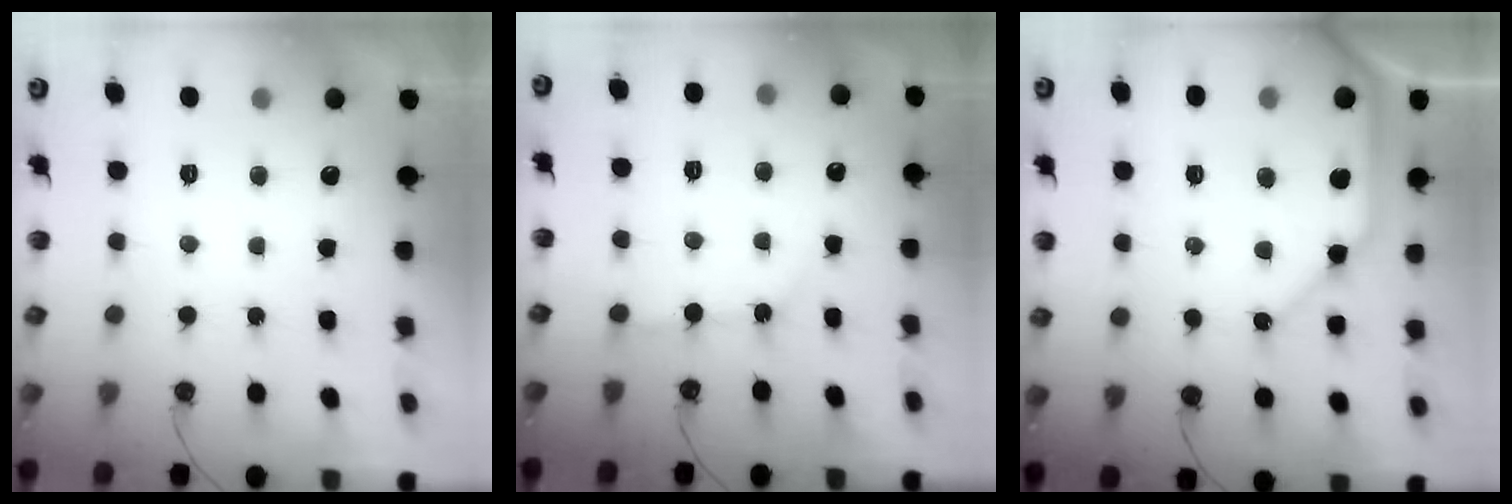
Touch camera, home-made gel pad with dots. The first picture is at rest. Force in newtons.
{"total": 3.4, "press": 3.4, "slide": 0.3}
{"total": 13.0, "press": 12.9, "slide": 1.4}